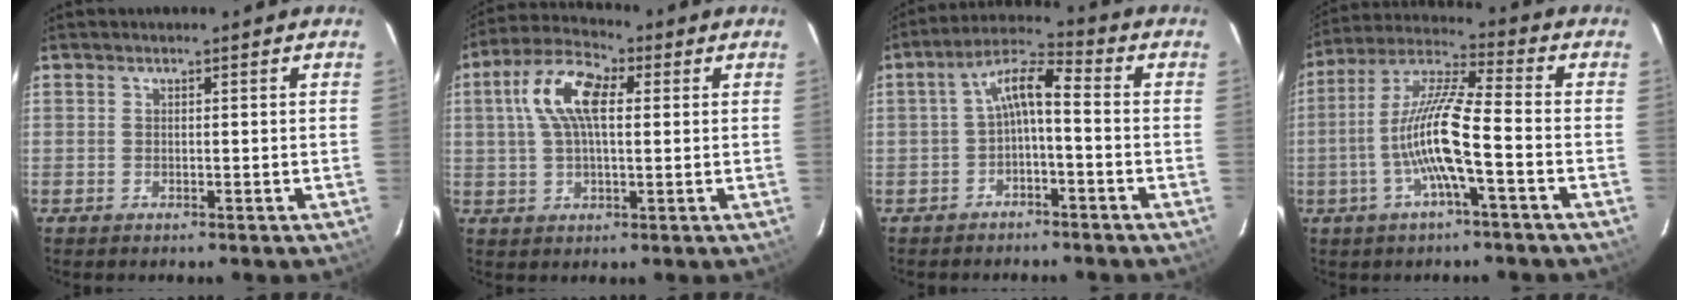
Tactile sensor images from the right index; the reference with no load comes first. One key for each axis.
{"total": 10.4, "fx": 2.3, "fy": 4.8, "fz": 9.0, "tx": -0.182, "ty": 0.028, "tz": 0.037}
{"total": 6.2, "fx": -1.7, "fy": 1.7, "fz": 5.7, "tx": -0.127, "ty": 0.023, "tz": -0.031}
{"total": 12.1, "fx": -3.6, "fy": 1.0, "fz": 11.5, "tx": -0.232, "ty": 0.005, "tz": -0.071}